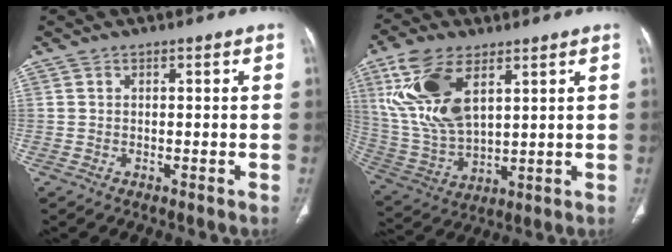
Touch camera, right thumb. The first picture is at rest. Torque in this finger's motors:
{"motor_torque": [1.10, 3.57, 1.65, 1.12, 0.24]}